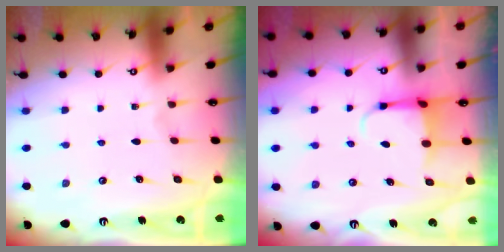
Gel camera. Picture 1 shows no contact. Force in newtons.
{"total": 4.0, "press": 3.9, "slide": 1.1}